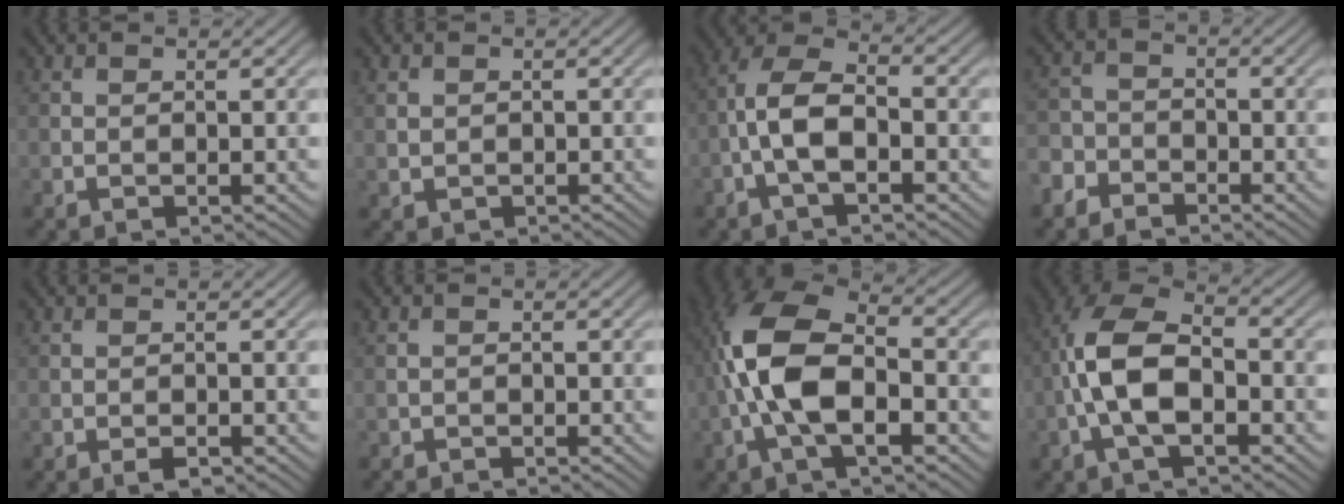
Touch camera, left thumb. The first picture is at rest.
{"total": 1.8, "force": [0.1, 1.7, 0.7], "torque": [-0.021, -0.004, 0.003]}
{"total": 7.1, "force": [-2.1, 3.3, 5.9], "torque": [-0.122, 0.017, -0.051]}
{"total": 4.4, "force": [-3.1, 2.8, 1.2], "torque": [-0.030, 0.001, -0.075]}
{"total": 1.3, "force": [-0.9, 0.5, 0.9], "torque": [-0.013, -0.001, -0.016]}
{"total": 1.1, "force": [-0.9, 0.5, 0.0], "torque": [0.002, 0.000, -0.022]}
{"total": 10.9, "force": [-2.2, 5.5, 9.2], "torque": [-0.205, 0.010, -0.051]}
{"total": 9.9, "force": [-2.1, 5.0, 8.2], "torque": [-0.175, 0.016, -0.053]}